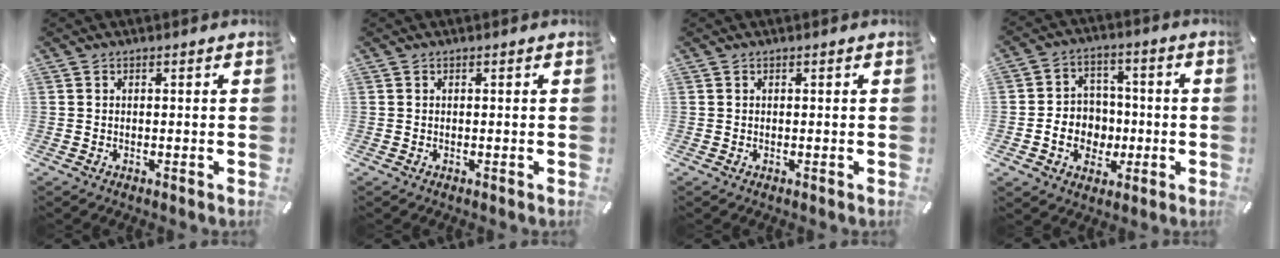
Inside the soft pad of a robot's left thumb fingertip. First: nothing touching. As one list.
[{"total": 0.0}, {"total": 0.0}, {"total": 9.1, "force": [-2.3, 8.2, 3.3], "torque": [-0.065, 0.020, -0.037]}]